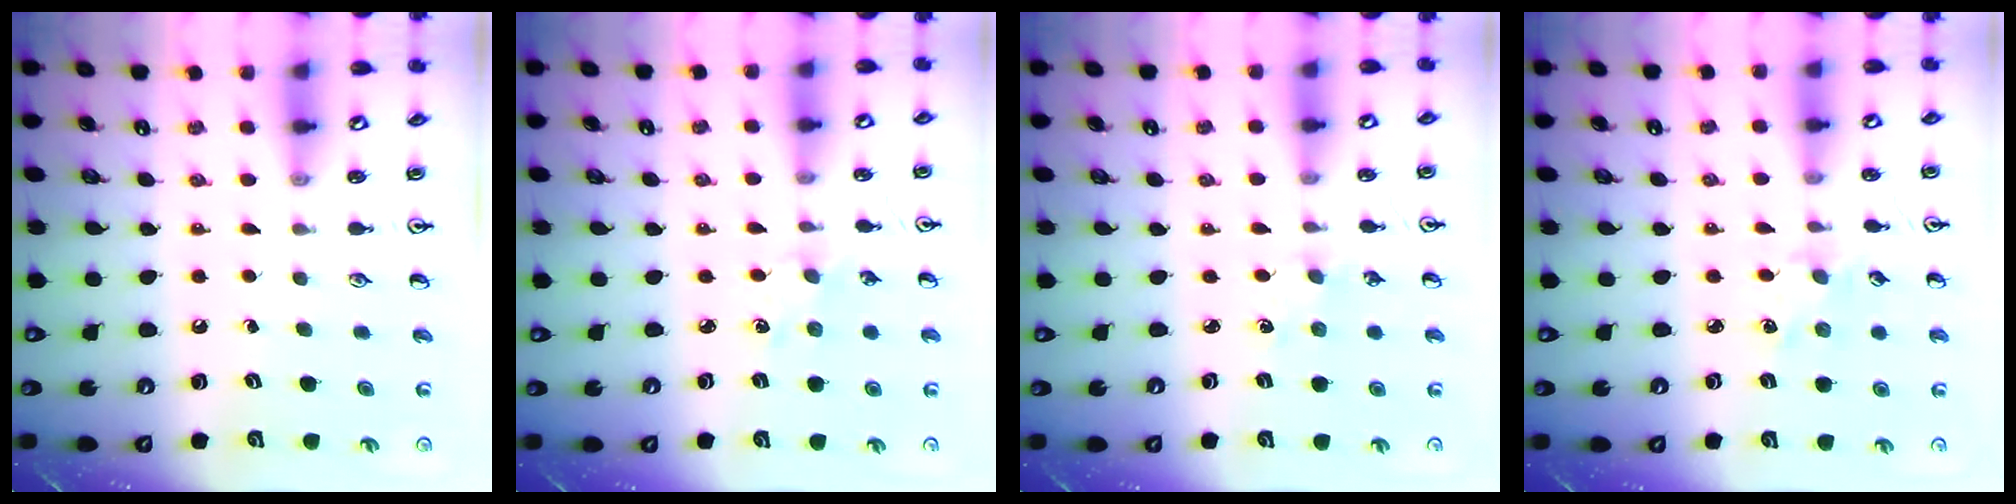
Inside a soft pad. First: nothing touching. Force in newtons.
{"total": 3.7, "press": 3.7, "slide": 0.5}
{"total": 1.9, "press": 1.9, "slide": 0.4}
{"total": 2.9, "press": 2.9, "slide": 0.5}